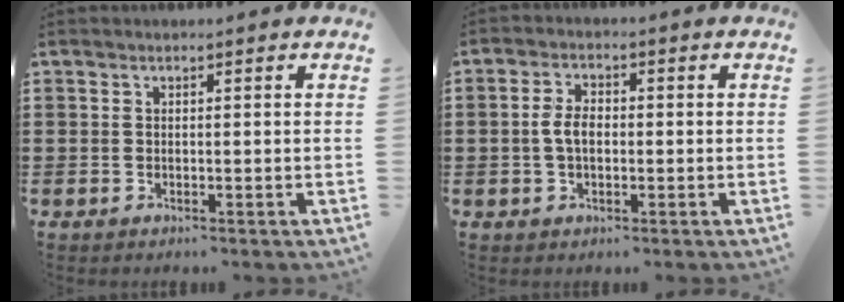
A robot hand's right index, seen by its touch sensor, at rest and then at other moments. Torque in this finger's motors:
{"motor_torque": [1.18, 0.16, 0.52, 0.13]}